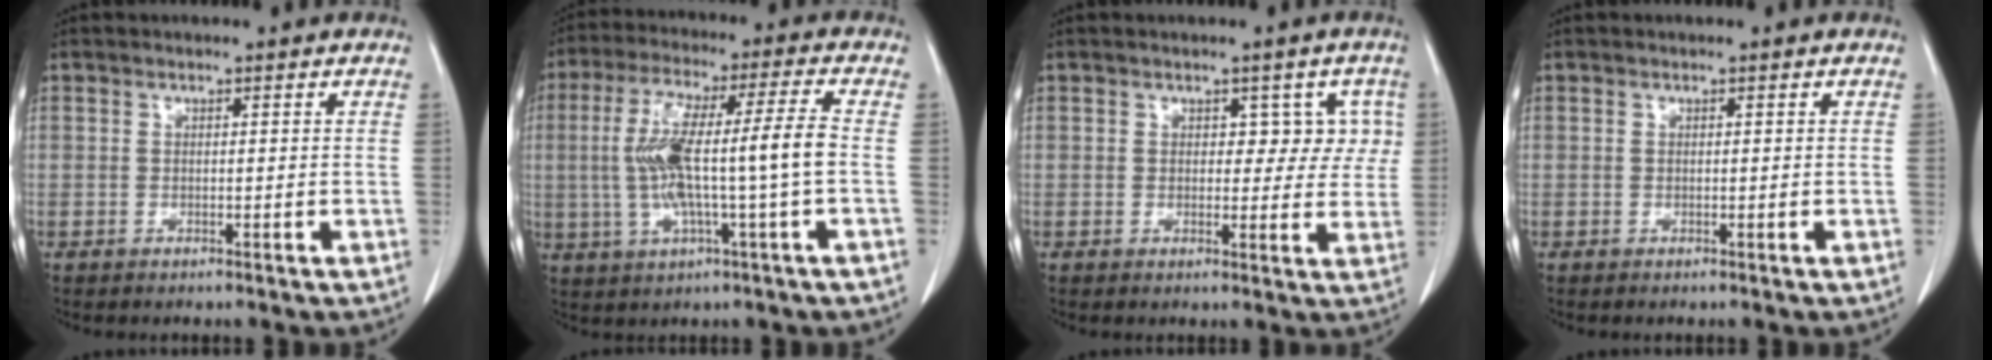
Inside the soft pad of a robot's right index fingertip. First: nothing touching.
{"total": 12.9, "force": [-0.8, 0.3, 12.9], "torque": [-0.255, 0.020, -0.015]}
{"total": 4.4, "force": [1.4, 2.9, 3.0], "torque": [-0.013, 0.014, 0.015]}
{"total": 0.0}